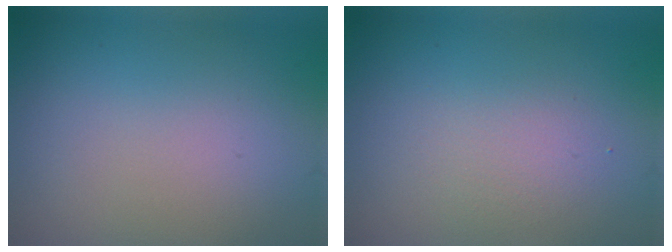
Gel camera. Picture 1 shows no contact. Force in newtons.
{"total": 1.9, "press": 1.9, "slide": 0.1}